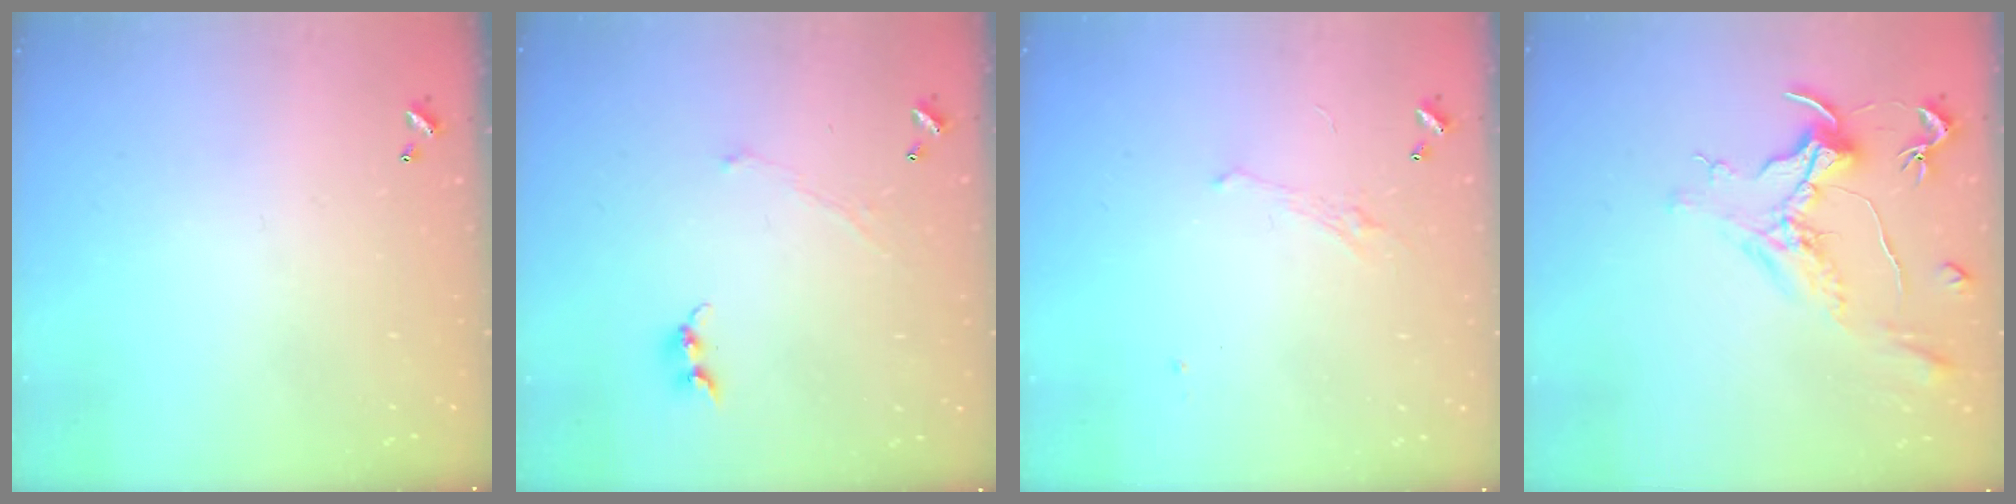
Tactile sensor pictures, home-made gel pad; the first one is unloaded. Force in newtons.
{"total": 0.8, "press": 0.7, "slide": 0.5}
{"total": 1.6, "press": 1.4, "slide": 0.8}
{"total": 1.6, "press": 1.4, "slide": 0.6}